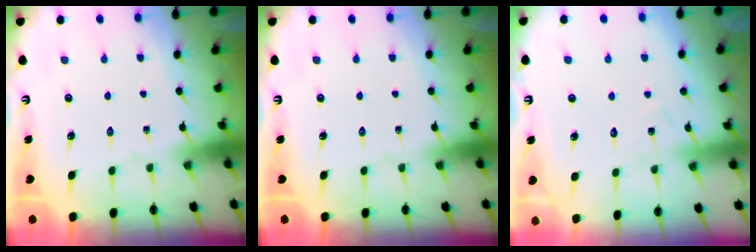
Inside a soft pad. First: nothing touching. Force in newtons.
{"total": 0.0}
{"total": 7.2, "press": 7.2, "slide": 0.4}